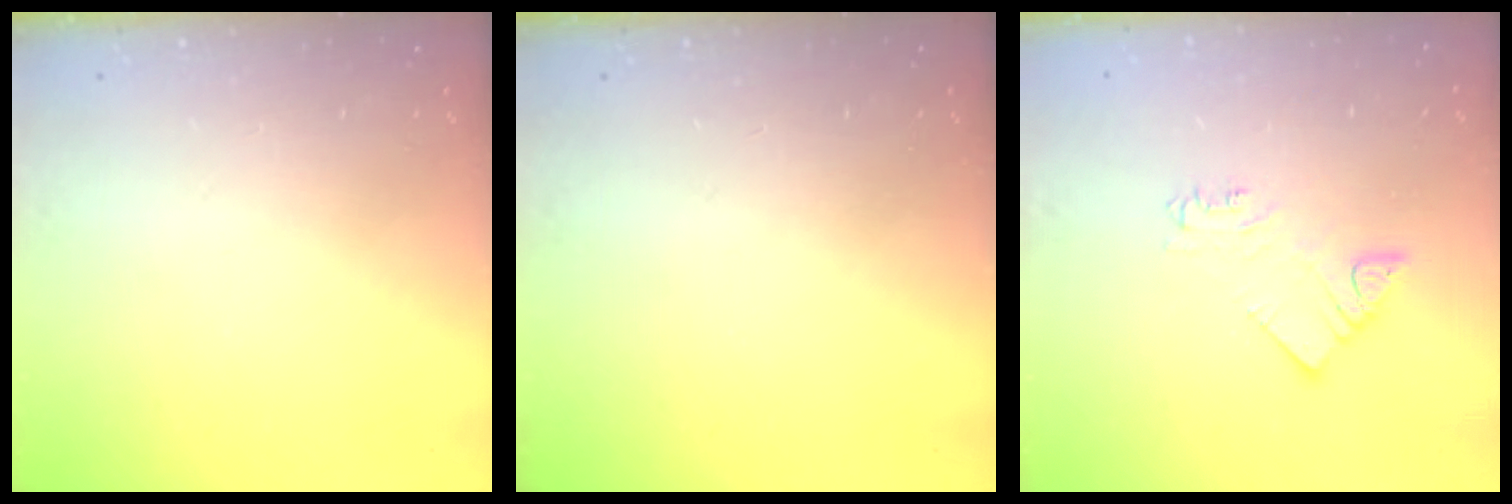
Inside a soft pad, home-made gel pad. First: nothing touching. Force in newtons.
{"total": 0.0}
{"total": 3.4, "press": 3.4, "slide": 0.2}